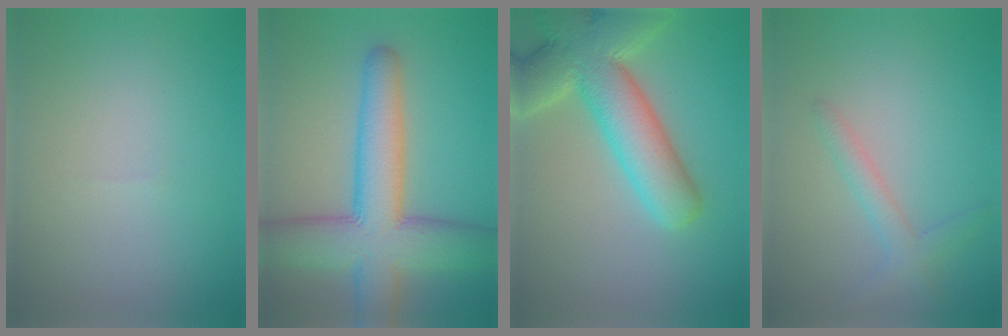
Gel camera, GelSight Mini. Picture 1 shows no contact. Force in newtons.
{"total": 10.6, "press": 10.6, "slide": 0.6}
{"total": 10.7, "press": 10.6, "slide": 1.1}
{"total": 2.2, "press": 2.2, "slide": 0.1}